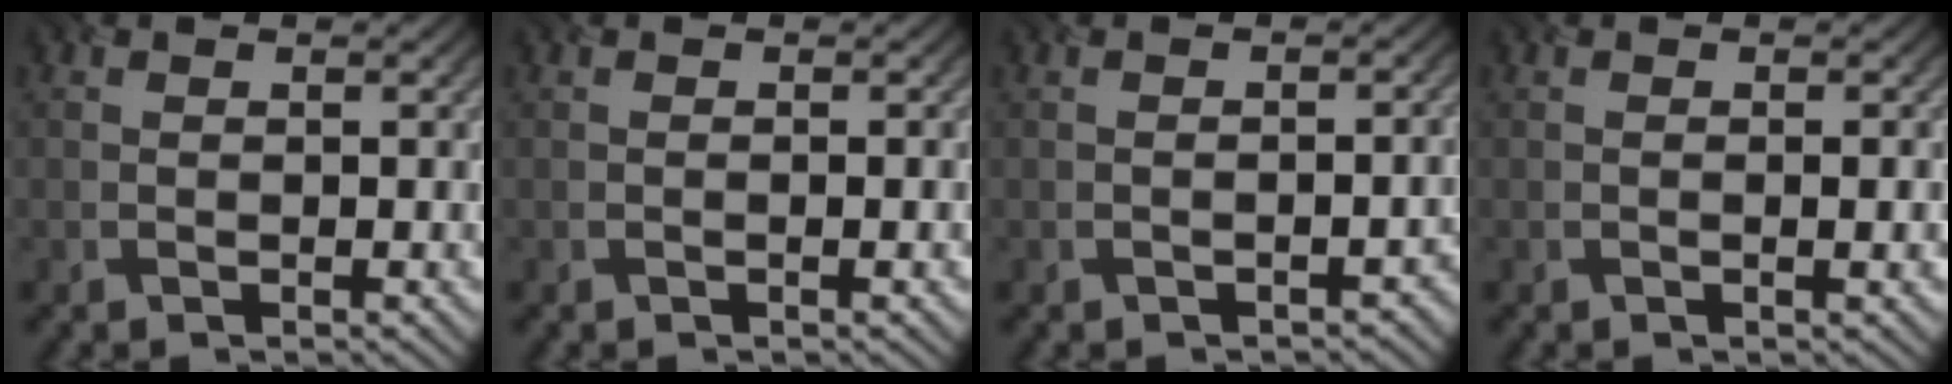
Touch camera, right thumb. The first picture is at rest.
{"total": 0.7, "force": [-0.2, 0.0, 0.7], "torque": [-0.010, 0.001, -0.003]}
{"total": 1.7, "force": [-1.0, 0.5, 1.3], "torque": [-0.018, 0.004, -0.012]}
{"total": 1.7, "force": [-0.1, 0.2, 1.6], "torque": [-0.026, 0.001, -0.002]}